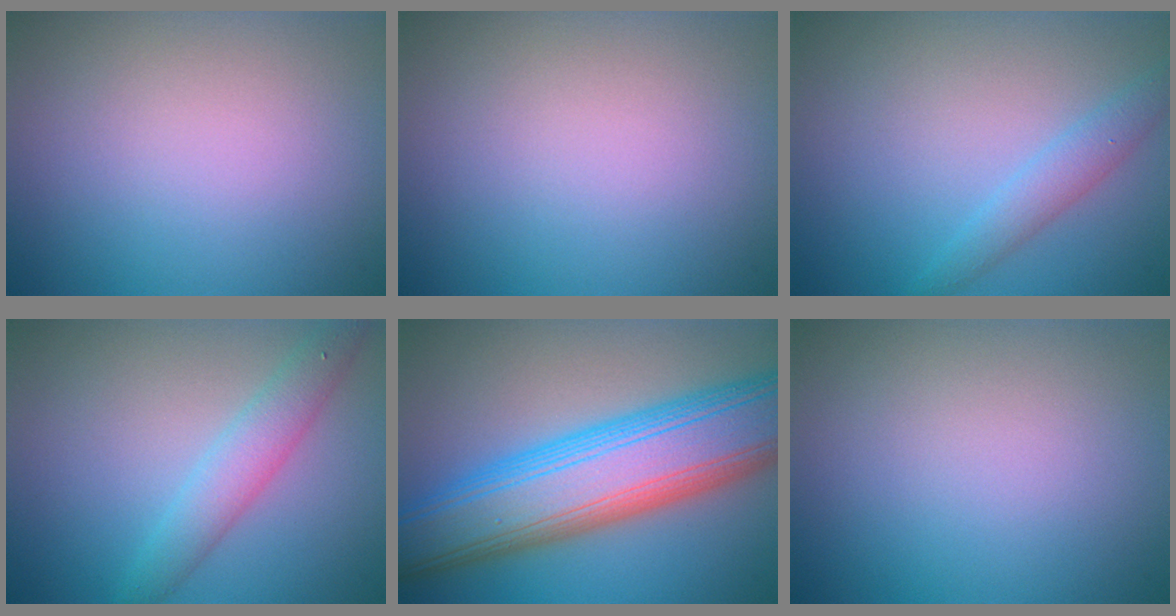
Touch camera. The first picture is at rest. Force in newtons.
{"total": 0.0}
{"total": 2.1, "press": 2.1, "slide": 0.1}
{"total": 3.0, "press": 3.0, "slide": 0.1}
{"total": 12.4, "press": 12.4, "slide": 0.2}
{"total": 0.0}